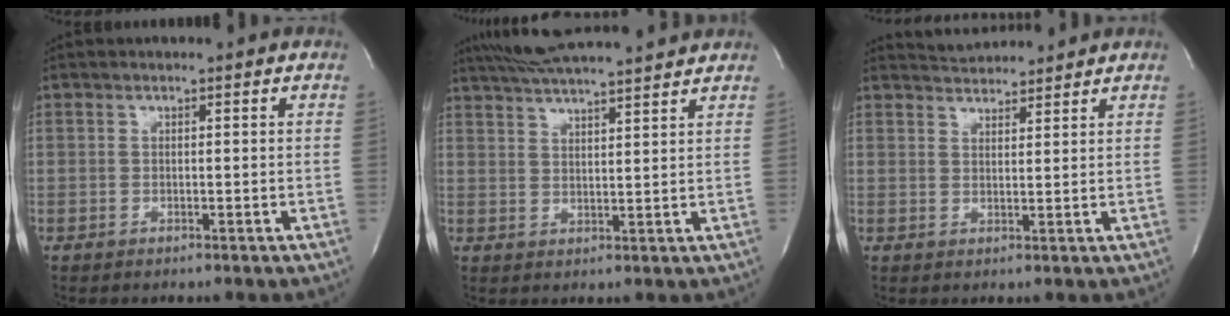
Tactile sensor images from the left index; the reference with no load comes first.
{"total": 13.8, "force": [12.5, 0.8, 6.0], "torque": [-0.112, 0.028, 0.187]}
{"total": 4.5, "force": [4.4, 0.3, 0.2], "torque": [-0.011, 0.020, 0.073]}